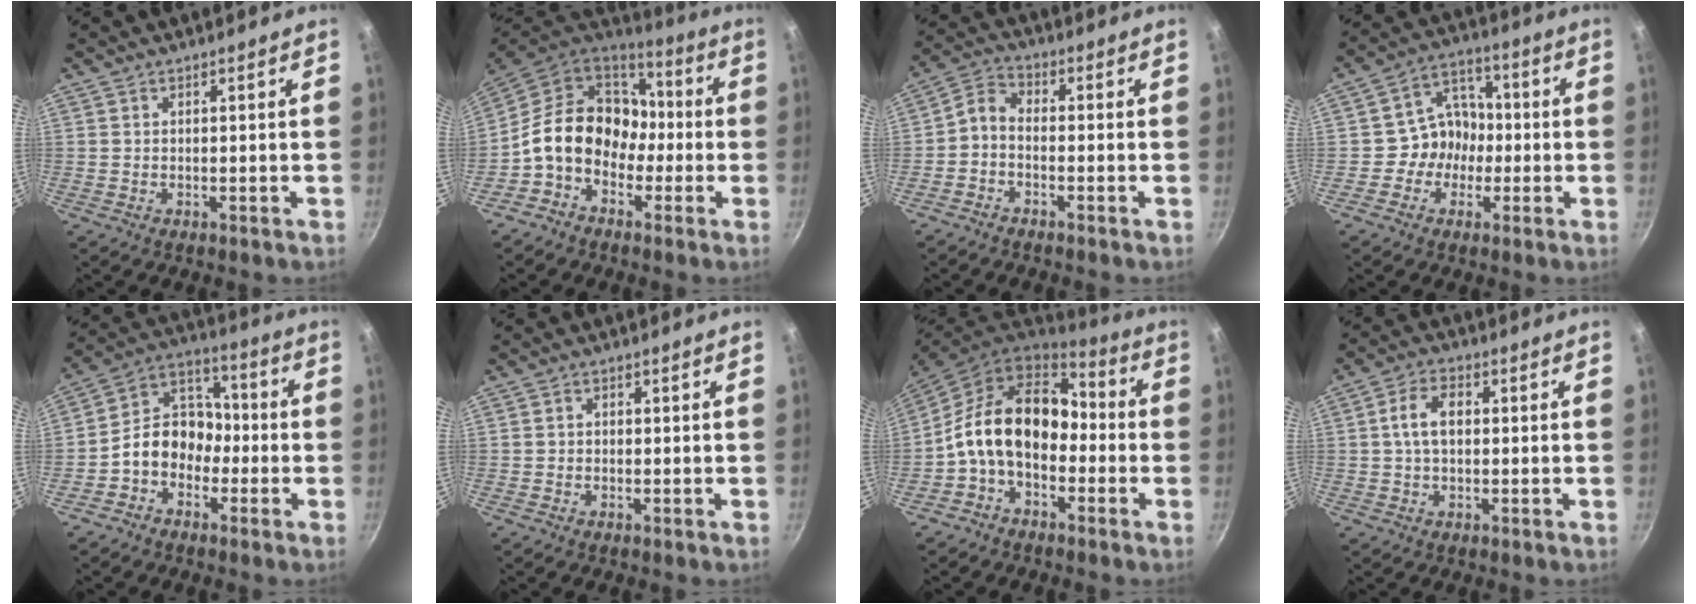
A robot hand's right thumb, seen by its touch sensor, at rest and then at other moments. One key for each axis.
{"total": 16.9, "fx": -2.3, "fy": 13.4, "fz": 10.0, "tx": -0.134, "ty": 0.058, "tz": -0.058}
{"total": 4.0, "fx": -1.7, "fy": 2.3, "fz": 2.8, "tx": -0.068, "ty": 0.031, "tz": -0.047}
{"total": 9.0, "fx": -1.4, "fy": 8.0, "fz": 4.0, "tx": -0.015, "ty": 0.029, "tz": -0.036}
{"total": 11.0, "fx": -3.5, "fy": 8.7, "fz": 5.7, "tx": -0.051, "ty": 0.057, "tz": -0.085}
{"total": 1.1, "fx": -0.3, "fy": 0.9, "fz": 0.5, "tx": -0.007, "ty": 0.005, "tz": -0.007}
{"total": 15.2, "fx": -2.0, "fy": 10.4, "fz": 10.9, "tx": -0.161, "ty": 0.051, "tz": -0.055}
{"total": 6.5, "fx": 0.6, "fy": 4.1, "fz": 5.0, "tx": -0.086, "ty": 0.016, "tz": 0.004}